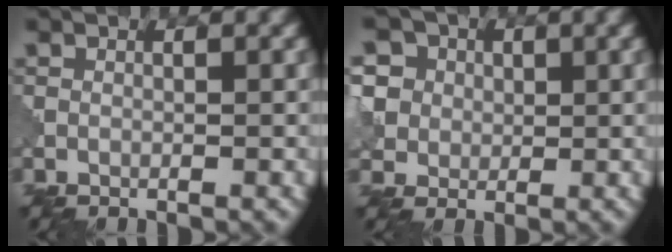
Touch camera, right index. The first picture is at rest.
{"total": 6.2, "force": [2.7, 5.3, 1.6], "torque": [-0.060, 0.022, 0.035]}